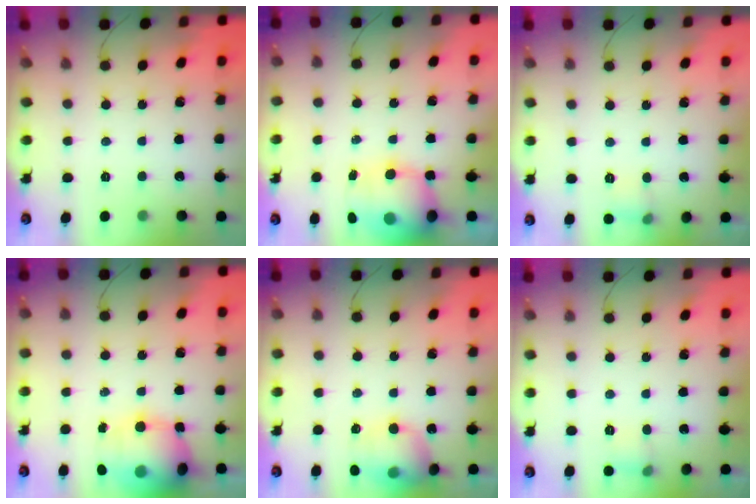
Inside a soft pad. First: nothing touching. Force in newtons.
{"total": 12.3, "press": 11.9, "slide": 3.1}
{"total": 5.4, "press": 5.1, "slide": 1.6}
{"total": 18.0, "press": 17.4, "slide": 4.4}
{"total": 14.3, "press": 14.1, "slide": 2.4}
{"total": 5.4, "press": 5.1, "slide": 1.6}